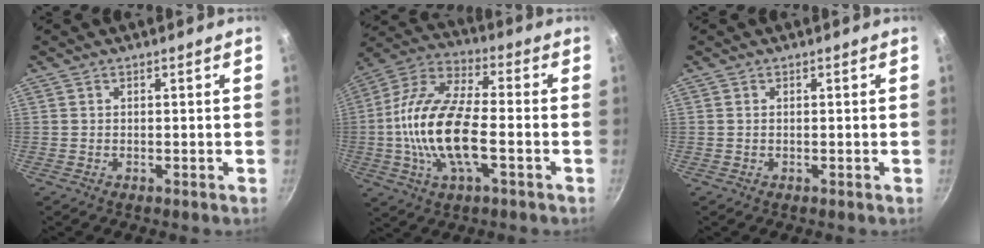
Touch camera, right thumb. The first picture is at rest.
{"total": 18.1, "force": [-3.0, 7.7, 16.2], "torque": [-0.310, 0.030, -0.076]}
{"total": 0.0}